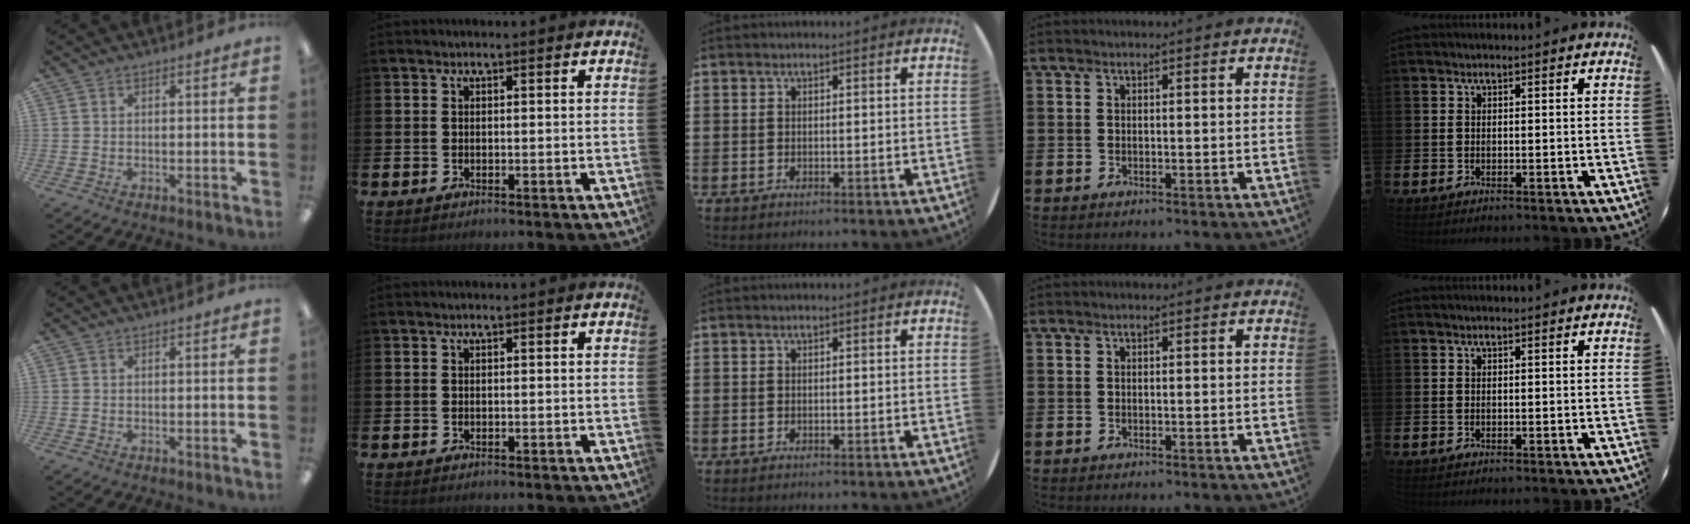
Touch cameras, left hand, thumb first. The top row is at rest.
{}